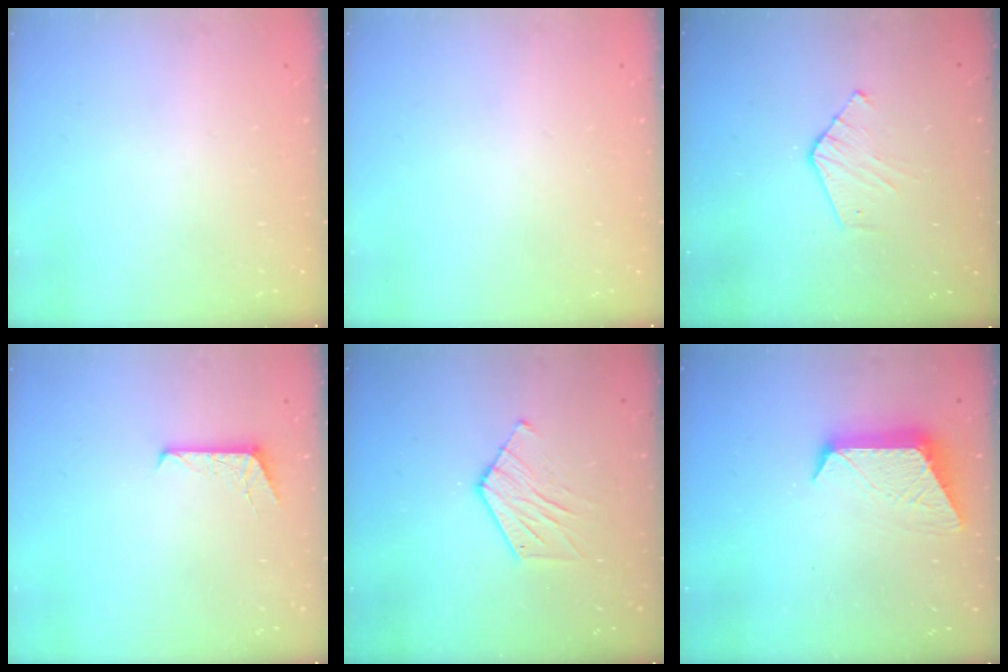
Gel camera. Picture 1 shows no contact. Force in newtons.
{"total": 0.0}
{"total": 4.6, "press": 4.6, "slide": 0.4}
{"total": 6.1, "press": 6.1, "slide": 0.6}
{"total": 7.7, "press": 7.6, "slide": 0.3}
{"total": 10.2, "press": 10.1, "slide": 0.5}